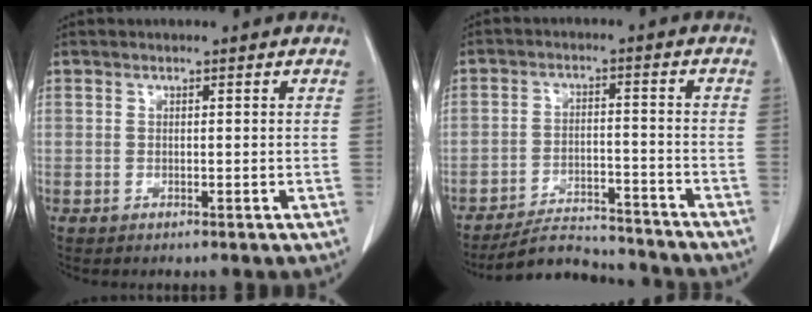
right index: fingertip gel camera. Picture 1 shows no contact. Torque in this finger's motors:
{"motor_torque": [-1.08, -0.80, -0.27, -0.15]}